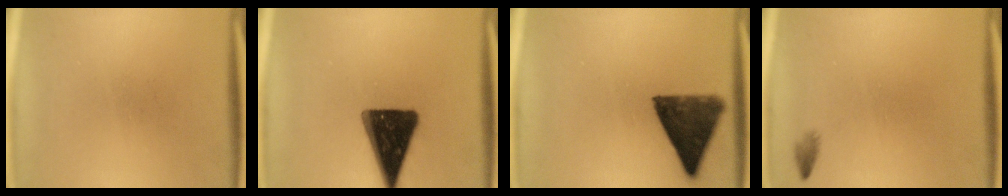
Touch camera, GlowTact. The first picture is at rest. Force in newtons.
{"total": 15.4}
{"total": 11.7}
{"total": 0.8}